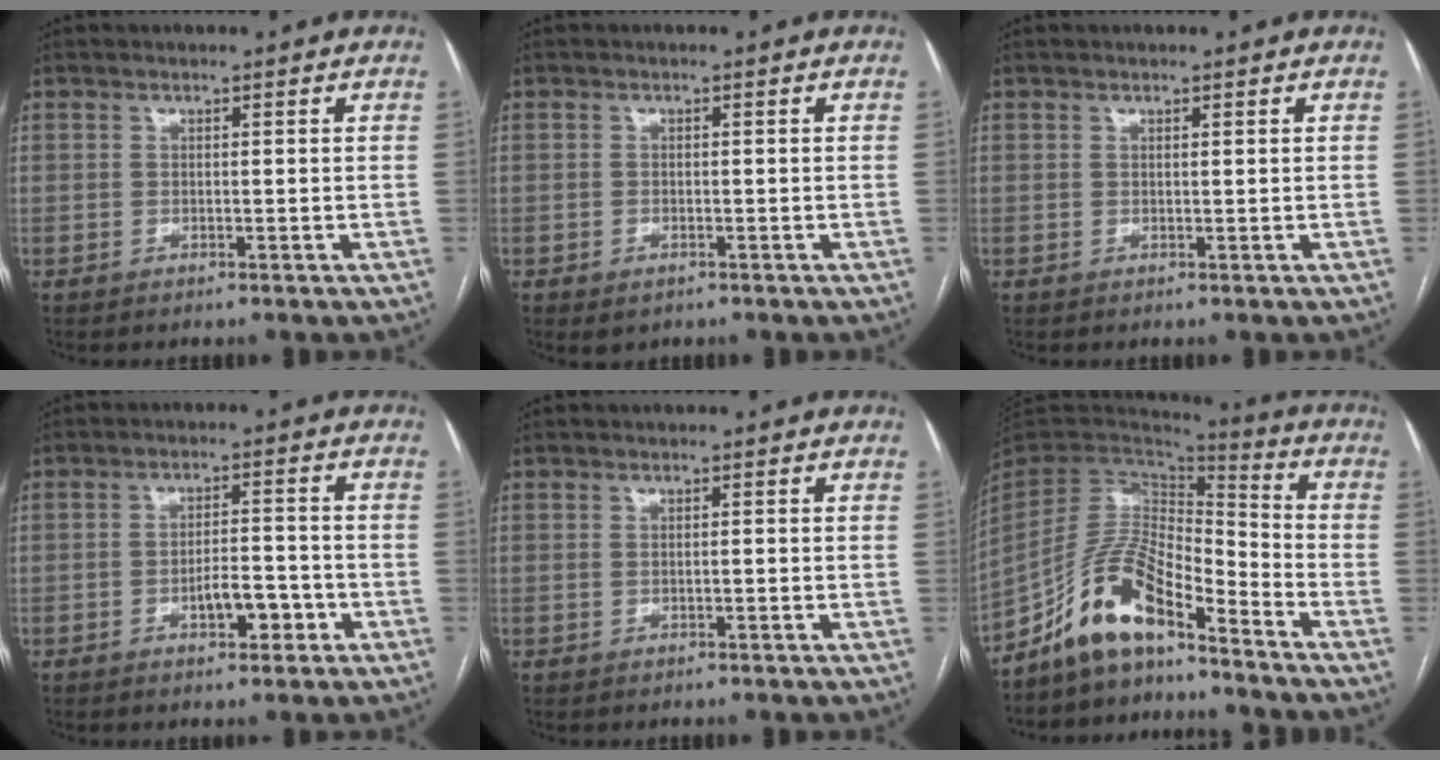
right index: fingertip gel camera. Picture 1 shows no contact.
{"total": 1.6, "force": [-0.9, 1.0, 0.8], "torque": [-0.011, 0.001, -0.005]}
{"total": 0.0}
{"total": 5.1, "force": [-2.3, 1.8, 4.2], "torque": [-0.066, 0.007, -0.033]}
{"total": 0.5, "force": [-0.1, 0.1, 0.5], "torque": [-0.012, 0.002, 0.001]}
{"total": 12.2, "force": [-9.4, 3.4, 7.0], "torque": [-0.140, 0.026, -0.176]}